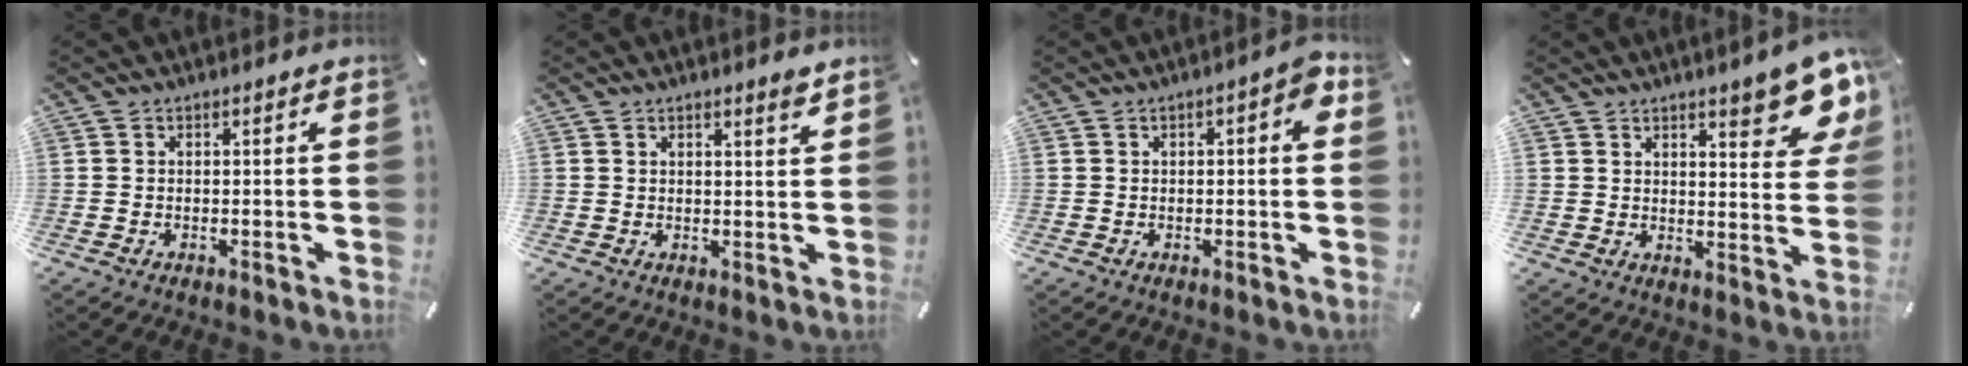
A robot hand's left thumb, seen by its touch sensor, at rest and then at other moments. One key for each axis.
{"total": 2.3, "fx": 2.0, "fy": 0.0, "fz": 1.1, "tx": -0.016, "ty": -0.012, "tz": 0.034}
{"total": 4.4, "fx": 0.8, "fy": 2.0, "fz": 3.8, "tx": -0.047, "ty": 0.004, "tz": 0.006}
{"total": 10.0, "fx": 7.8, "fy": 4.1, "fz": 4.8, "tx": -0.040, "ty": -0.059, "tz": 0.137}